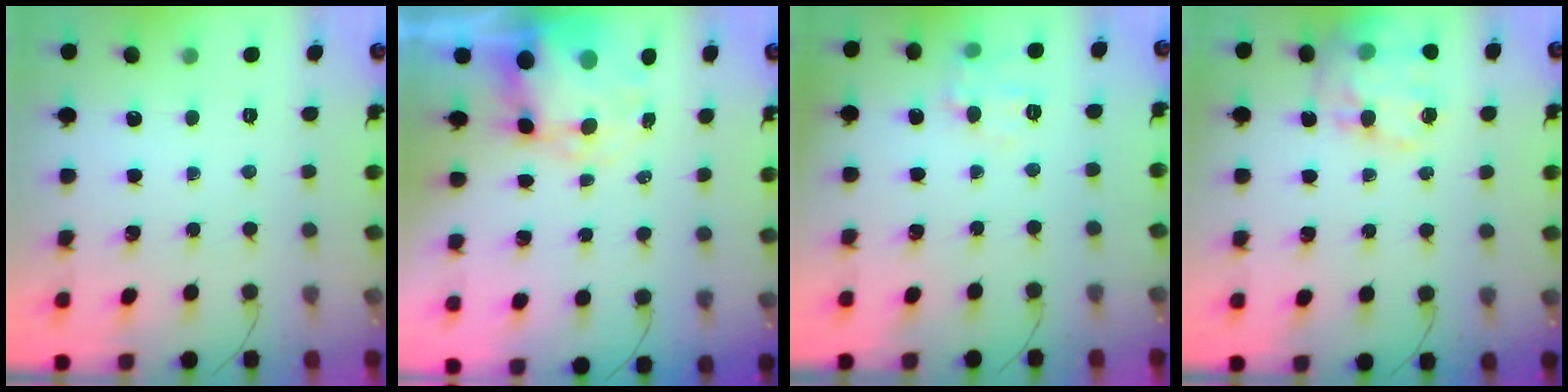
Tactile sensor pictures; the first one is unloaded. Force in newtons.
{"total": 7.9, "press": 7.7, "slide": 2.1}
{"total": 7.0, "press": 6.9, "slide": 0.7}
{"total": 18.8, "press": 18.5, "slide": 3.6}